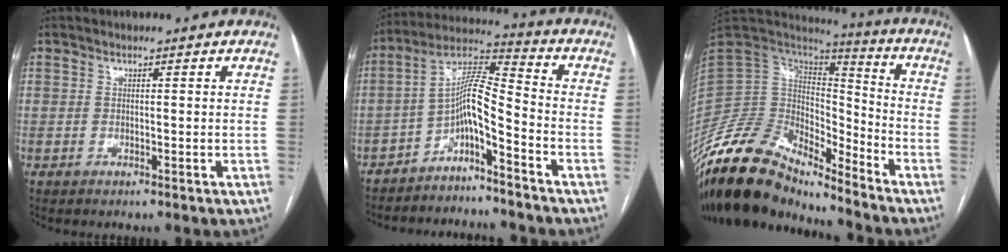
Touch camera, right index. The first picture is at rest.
{"total": 8.3, "force": [-4.8, 0.7, 6.8], "torque": [-0.123, 0.022, -0.089]}
{"total": 18.6, "force": [-15.8, 6.2, 7.6], "torque": [-0.138, 0.046, -0.289]}